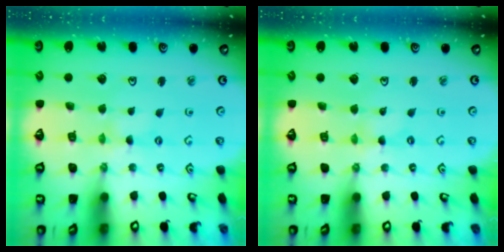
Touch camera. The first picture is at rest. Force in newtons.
{"total": 0.0}